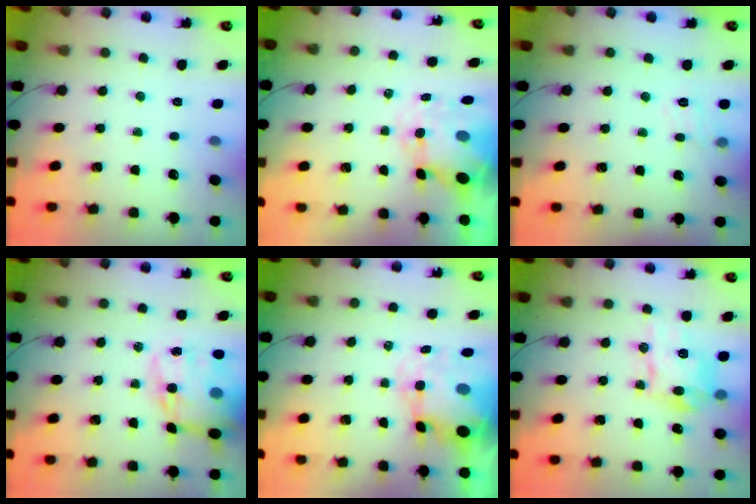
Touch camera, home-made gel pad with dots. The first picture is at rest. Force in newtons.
{"total": 9.0, "press": 8.4, "slide": 3.0}
{"total": 8.5, "press": 8.4, "slide": 1.3}
{"total": 19.7, "press": 19.2, "slide": 4.4}
{"total": 9.6, "press": 9.2, "slide": 2.4}
{"total": 12.1, "press": 12.0, "slide": 1.3}